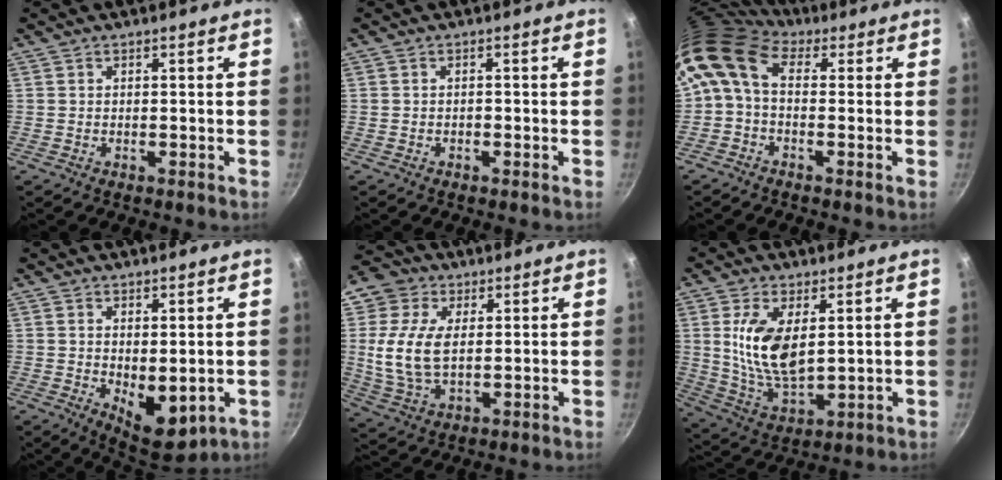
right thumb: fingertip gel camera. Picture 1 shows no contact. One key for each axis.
{"total": 0.6, "fx": -0.4, "fy": 0.4, "fz": 0.3, "tx": -0.006, "ty": 0.004, "tz": -0.005}
{"total": 8.6, "fx": 1.5, "fy": 5.6, "fz": 6.3, "tx": -0.119, "ty": 0.024, "tz": 0.010}
{"total": 8.1, "fx": -0.3, "fy": 4.2, "fz": 6.9, "tx": -0.078, "ty": -0.020, "tz": 0.011}
{"total": 12.4, "fx": 2.2, "fy": 8.4, "fz": 8.9, "tx": -0.154, "ty": -0.011, "tz": 0.038}
{"total": 12.5, "fx": 2.8, "fy": 6.2, "fz": 10.5, "tx": -0.197, "ty": -0.024, "tz": 0.063}